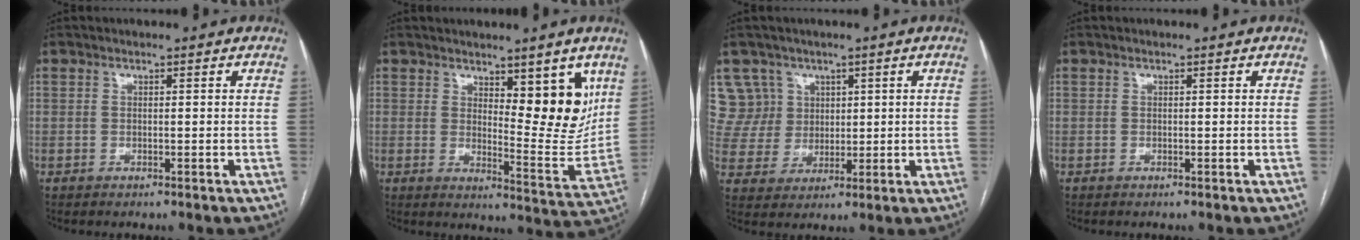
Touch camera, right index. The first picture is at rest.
{"total": 9.8, "force": [4.9, 2.9, 8.0], "torque": [-0.098, -0.017, 0.080]}
{"total": 7.4, "force": [3.4, 6.6, -0.4], "torque": [0.015, 0.021, 0.074]}
{"total": 0.0}